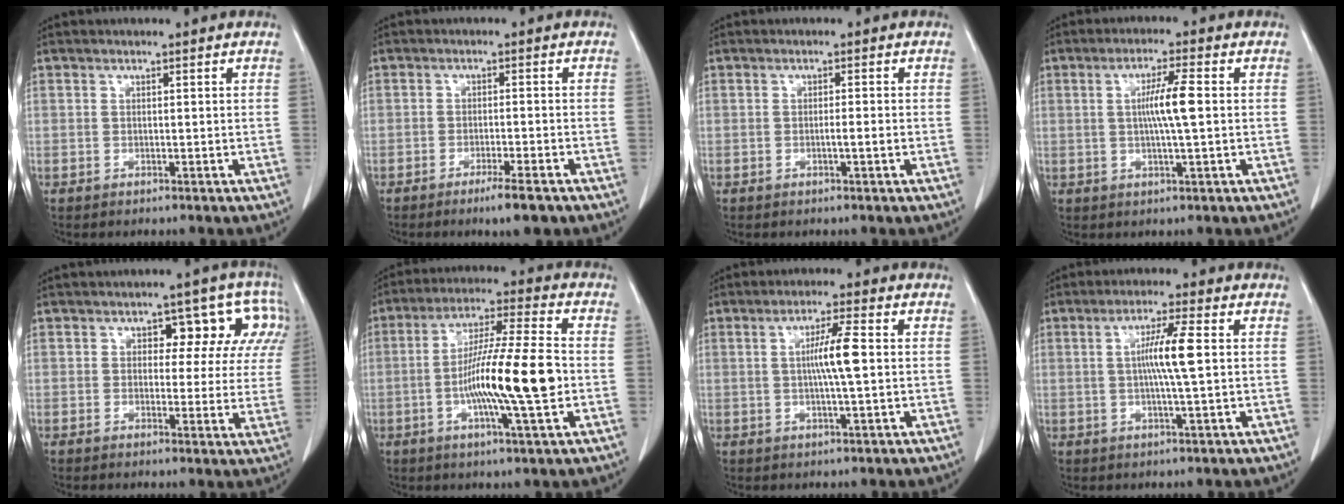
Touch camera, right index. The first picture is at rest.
{"total": 4.7, "force": [-3.2, 0.3, 3.4], "torque": [-0.050, -0.008, -0.048]}
{"total": 1.4, "force": [-0.4, -0.1, 1.4], "torque": [-0.022, 0.000, -0.006]}
{"total": 5.6, "force": [0.3, -0.2, 5.6], "torque": [-0.102, -0.003, 0.005]}
{"total": 9.0, "force": [3.3, 5.4, 6.4], "torque": [-0.055, 0.030, 0.031]}
{"total": 14.7, "force": [-2.4, 0.3, 14.5], "torque": [-0.260, -0.003, -0.047]}
{"total": 5.6, "force": [0.3, -0.2, 5.6], "torque": [-0.101, -0.001, 0.004]}
{"total": 6.2, "force": [0.5, -0.5, 6.2], "torque": [-0.114, -0.002, 0.008]}